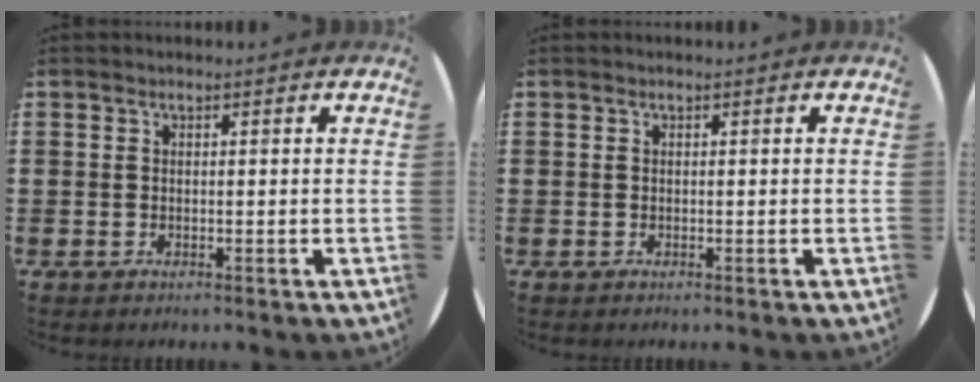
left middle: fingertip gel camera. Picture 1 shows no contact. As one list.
[{"total": 0.0}]